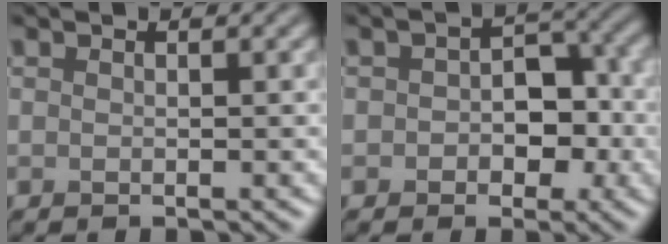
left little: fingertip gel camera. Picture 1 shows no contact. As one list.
[{"total": 4.5, "force": [-0.6, 3.1, 3.2], "torque": [-0.030, 0.000, -0.011]}]